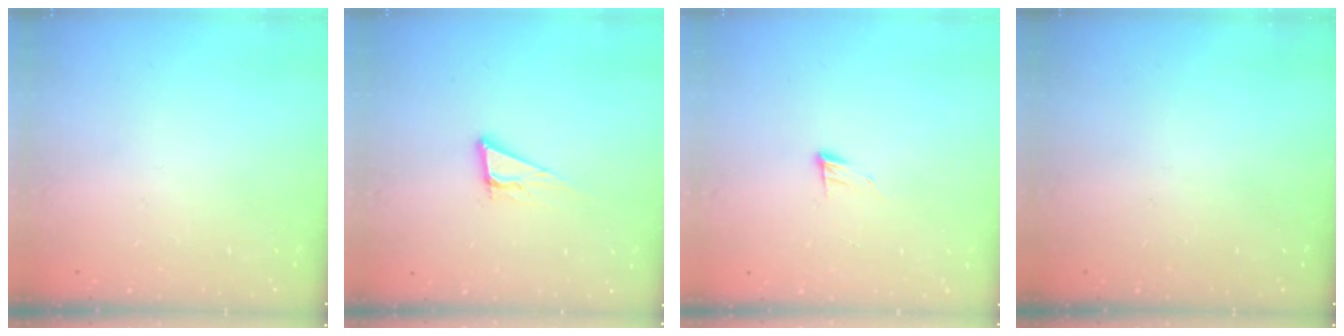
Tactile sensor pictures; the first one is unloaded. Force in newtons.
{"total": 7.6, "press": 7.3, "slide": 2.3}
{"total": 5.1, "press": 5.1, "slide": 0.5}
{"total": 0.0}